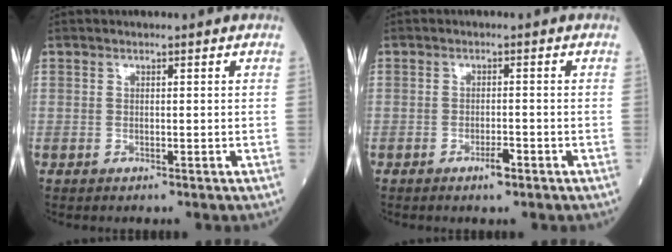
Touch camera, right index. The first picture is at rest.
{"total": 2.0, "force": [-1.3, 0.3, 1.5], "torque": [-0.024, 0.000, -0.021]}